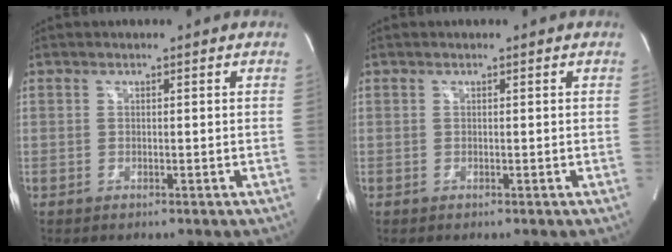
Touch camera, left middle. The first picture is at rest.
{"total": 0.0}